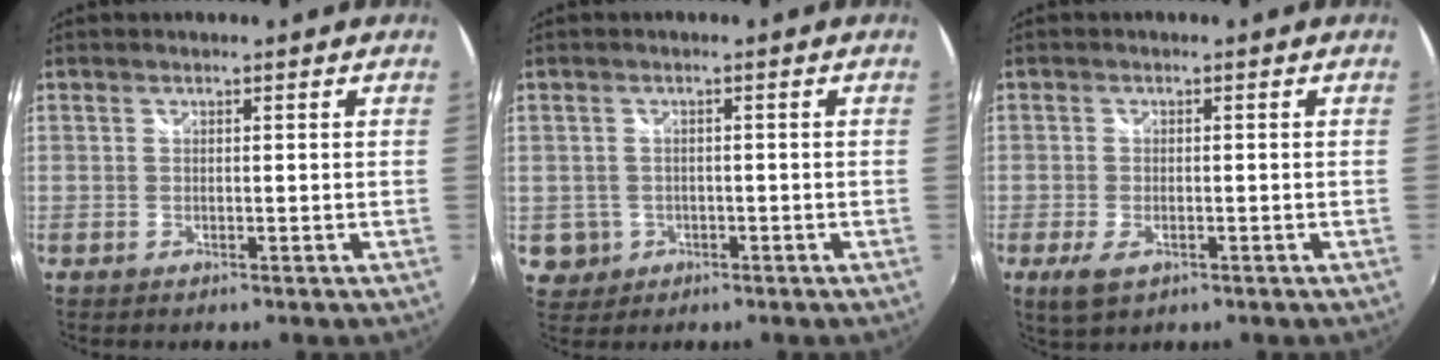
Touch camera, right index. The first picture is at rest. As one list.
[{"total": 4.2, "force": [-0.9, 4.0, 0.7], "torque": [-0.023, 0.005, -0.003]}, {"total": 4.4, "force": [-2.2, 2.1, 3.2], "torque": [-0.072, -0.010, -0.038]}]